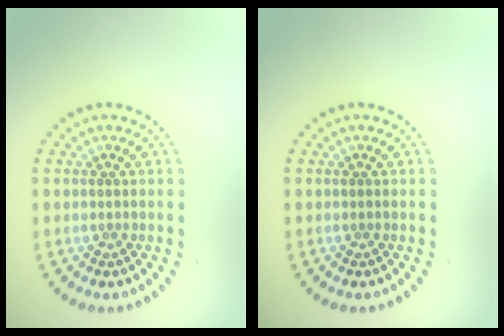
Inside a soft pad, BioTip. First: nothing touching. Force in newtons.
{"total": 0.0}